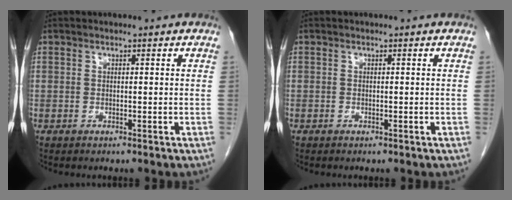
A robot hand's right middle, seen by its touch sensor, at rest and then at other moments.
{"total": 0.0}